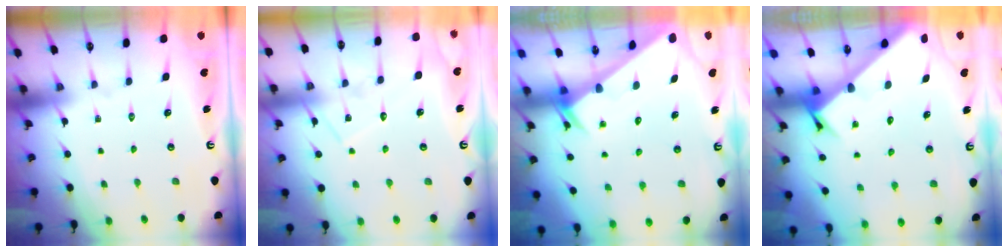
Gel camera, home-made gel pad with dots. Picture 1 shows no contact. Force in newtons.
{"total": 8.6, "press": 8.6, "slide": 0.7}
{"total": 2.1, "press": 2.1, "slide": 0.1}
{"total": 3.4, "press": 3.4, "slide": 0.2}